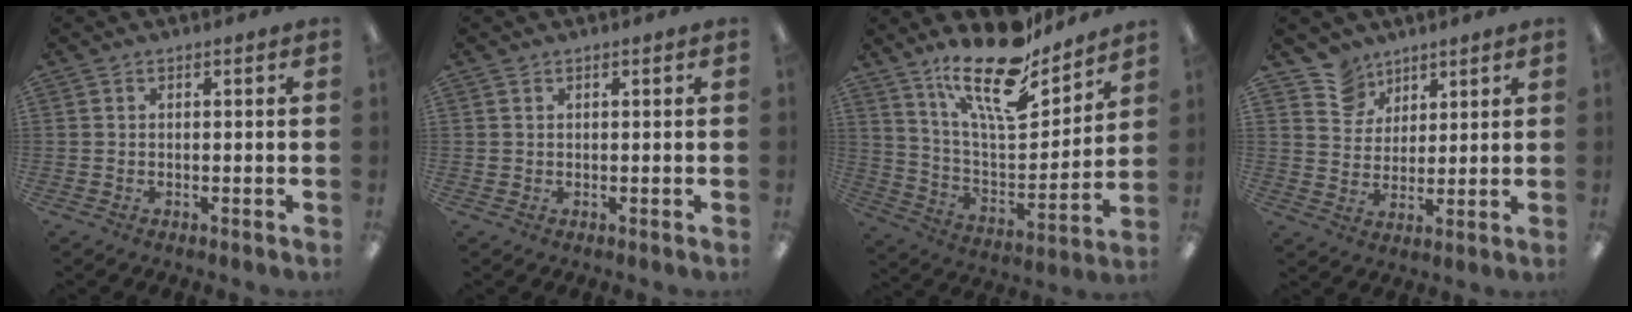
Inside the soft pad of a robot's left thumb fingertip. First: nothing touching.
{"total": 0.7, "force": [0.3, 0.6, 0.0], "torque": [-0.001, 0.003, 0.006]}
{"total": 20.7, "force": [15.6, 6.9, 11.7], "torque": [-0.201, -0.103, 0.266]}
{"total": 8.0, "force": [5.9, 5.3, 0.3], "torque": [-0.026, -0.034, 0.118]}